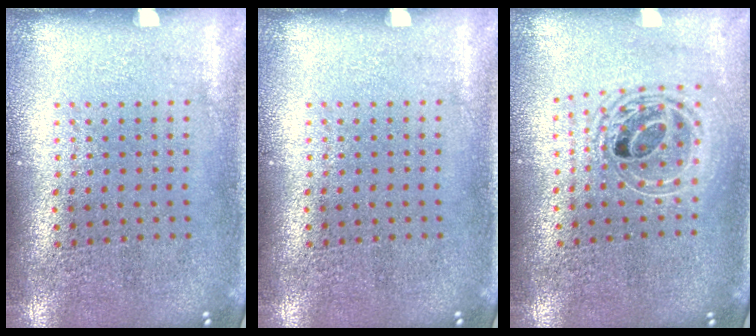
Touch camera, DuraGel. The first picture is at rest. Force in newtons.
{"total": 0.0}
{"total": 1.7, "press": 1.4, "slide": 0.9}